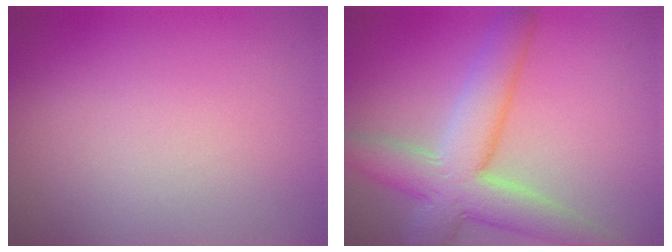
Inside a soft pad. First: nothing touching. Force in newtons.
{"total": 7.6, "press": 7.5, "slide": 0.6}